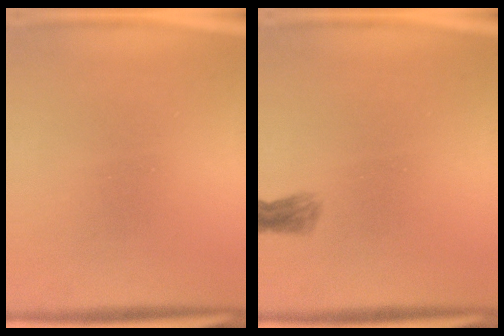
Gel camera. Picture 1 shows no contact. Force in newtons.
{"total": 1.7}